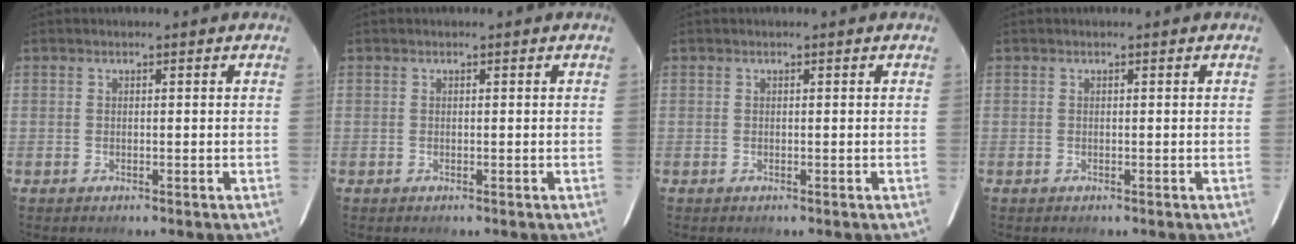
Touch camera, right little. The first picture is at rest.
{"total": 0.0}
{"total": 0.0}
{"total": 0.0}